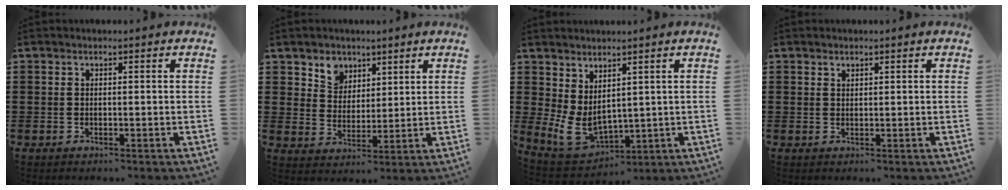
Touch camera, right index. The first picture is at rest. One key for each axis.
{"total": 4.8, "fx": 3.1, "fy": 3.7, "fz": 0.2, "tx": -0.029, "ty": 0.006, "tz": 0.057}
{"total": 5.0, "fx": 1.4, "fy": 3.2, "fz": 3.6, "tx": -0.101, "ty": -0.017, "tz": 0.027}
{"total": 1.0, "fx": 0.9, "fy": 0.6, "fz": 0.1, "tx": -0.003, "ty": 0.001, "tz": 0.017}